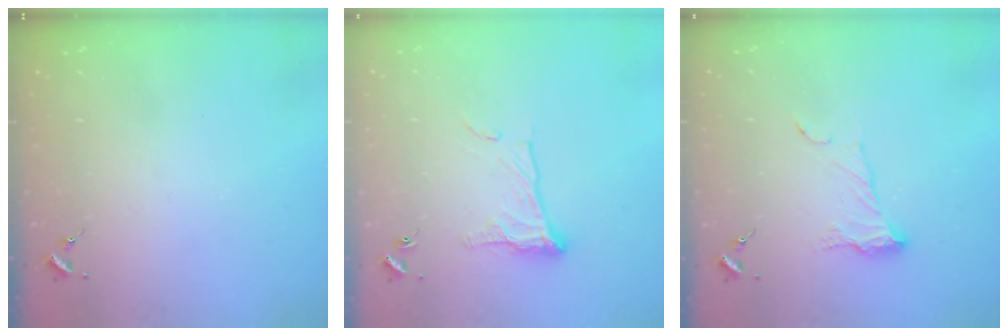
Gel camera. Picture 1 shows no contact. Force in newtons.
{"total": 11.1, "press": 11.1, "slide": 0.6}
{"total": 9.5, "press": 9.5, "slide": 0.3}